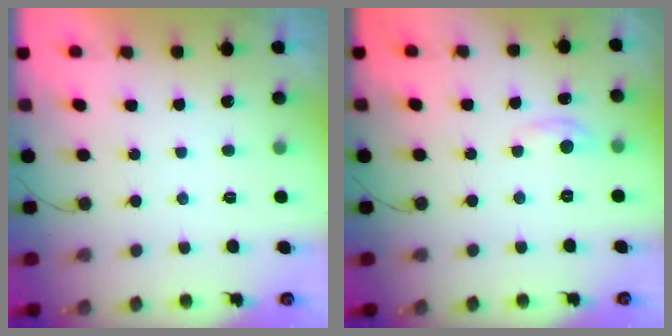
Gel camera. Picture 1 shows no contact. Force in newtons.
{"total": 3.3, "press": 3.2, "slide": 0.4}